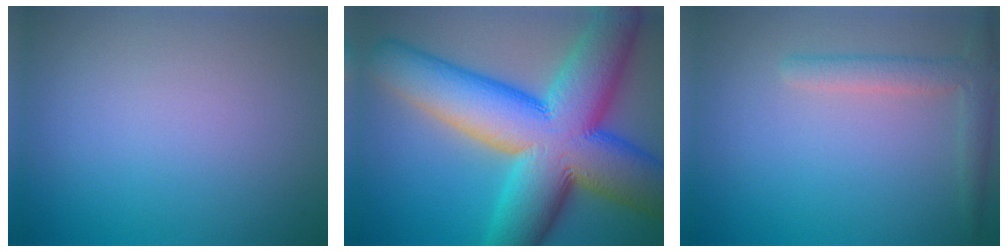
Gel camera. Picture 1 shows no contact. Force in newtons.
{"total": 17.4, "press": 17.4, "slide": 0.5}
{"total": 2.6, "press": 2.5, "slide": 0.2}